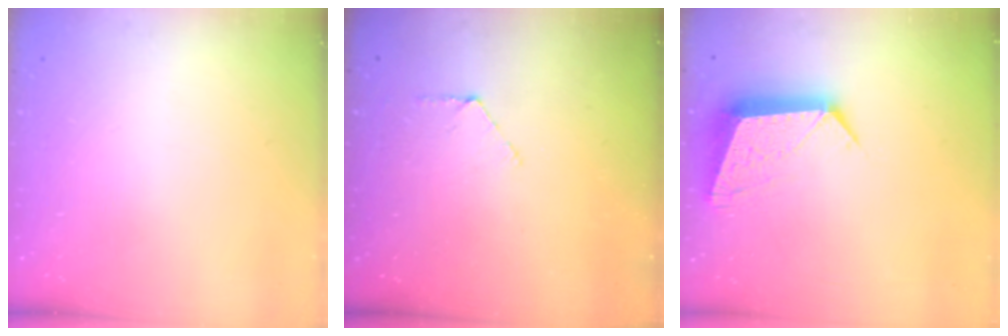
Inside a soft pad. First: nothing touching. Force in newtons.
{"total": 3.9, "press": 3.9, "slide": 0.3}
{"total": 11.6, "press": 11.6, "slide": 1.1}